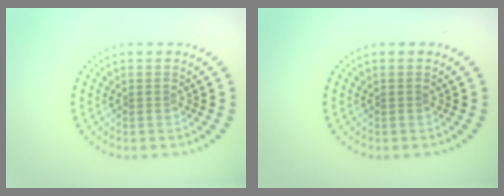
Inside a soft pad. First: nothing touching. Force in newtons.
{"total": 0.0}